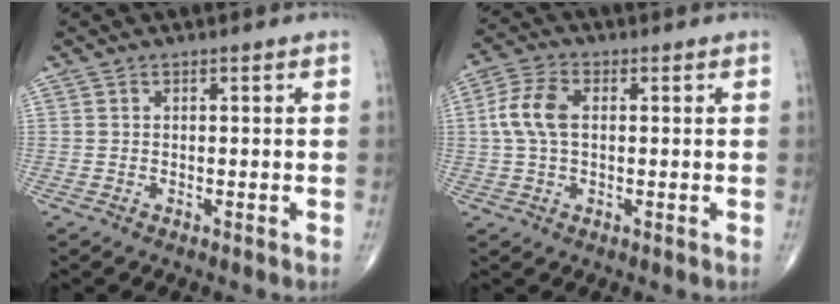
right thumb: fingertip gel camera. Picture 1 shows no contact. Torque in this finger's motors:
{"motor_torque": [-0.10, 0.20, 0.07, -0.07, 0.26]}